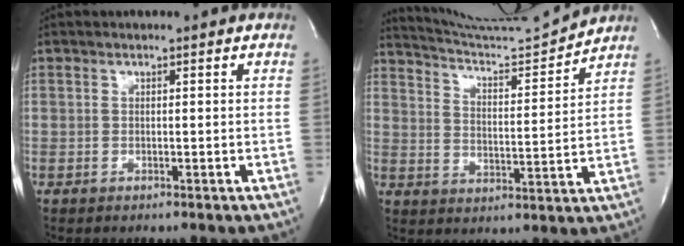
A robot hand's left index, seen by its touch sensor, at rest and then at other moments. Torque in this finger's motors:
{"motor_torque": [-0.75, -0.95, 0.00, 0.02]}